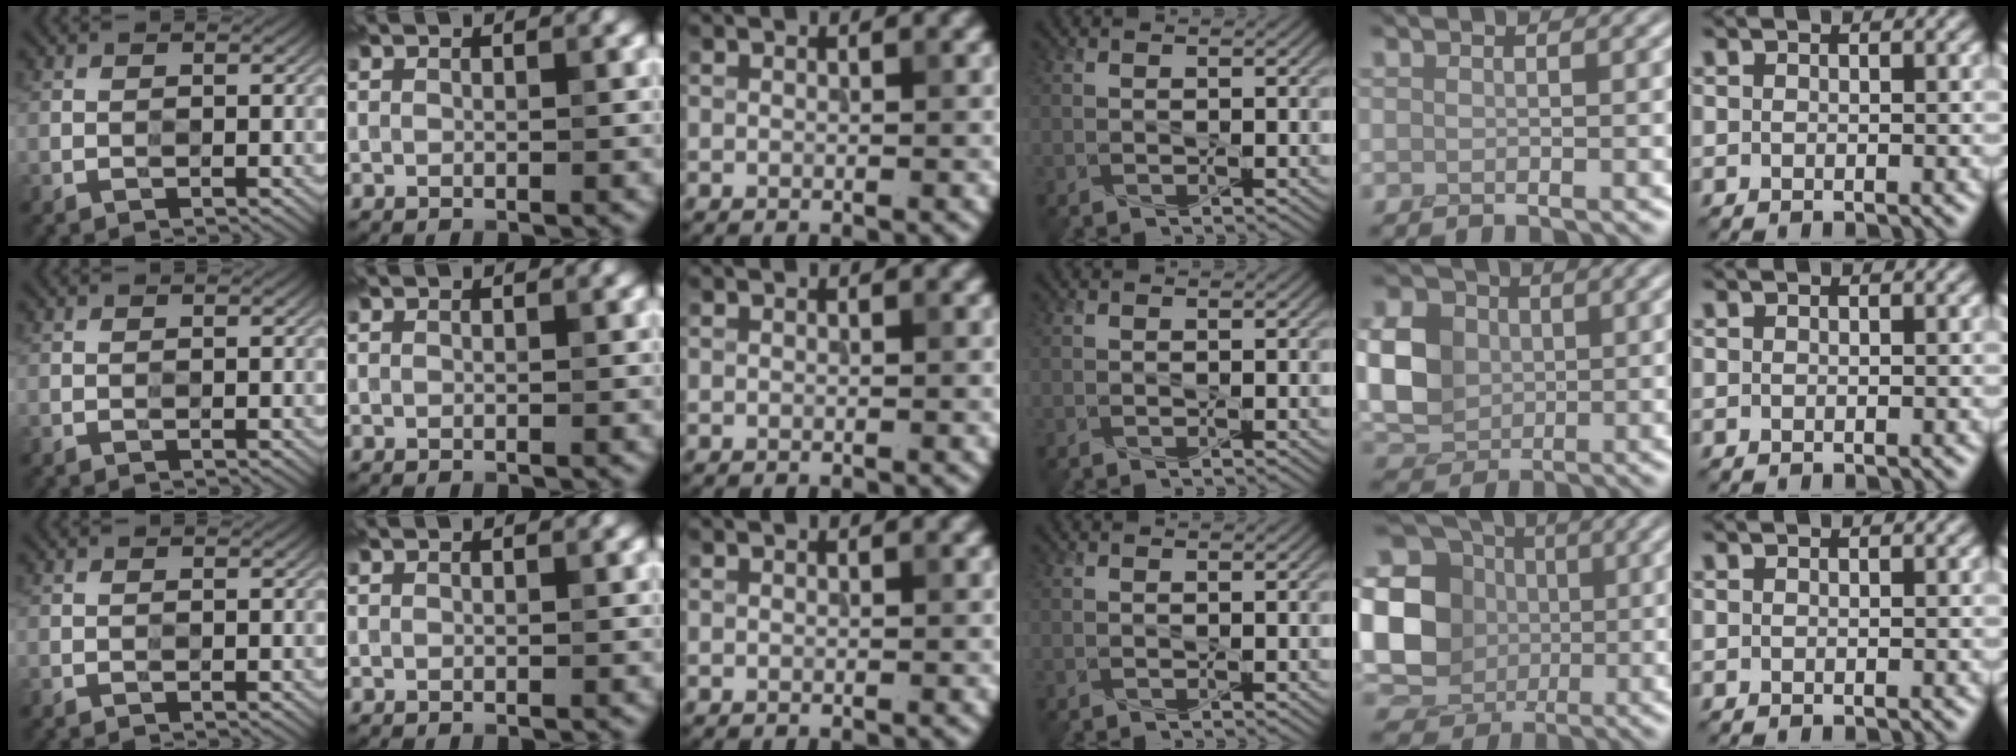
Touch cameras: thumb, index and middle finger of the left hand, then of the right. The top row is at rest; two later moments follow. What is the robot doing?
{"motion": "press", "object": "toy piano key"}